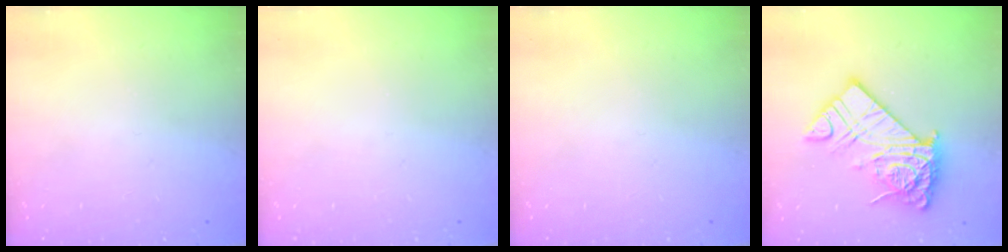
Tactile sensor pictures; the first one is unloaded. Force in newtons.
{"total": 0.0}
{"total": 0.0}
{"total": 14.2, "press": 14.1, "slide": 1.5}